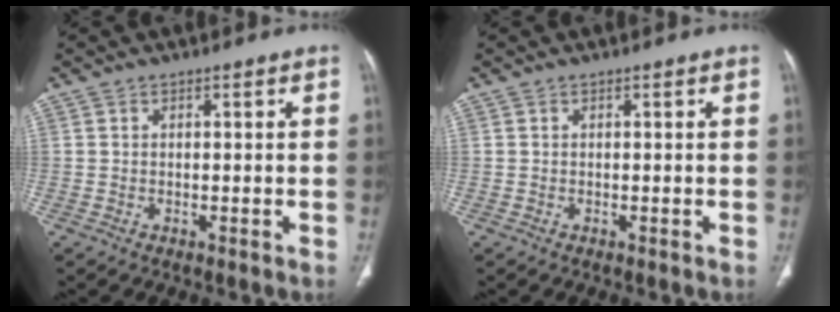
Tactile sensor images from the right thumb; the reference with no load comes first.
{"total": 0.0}